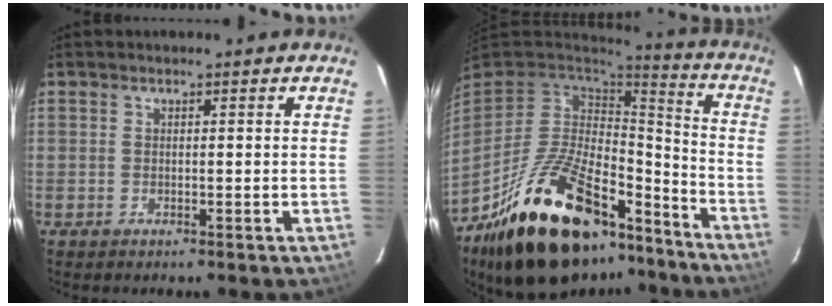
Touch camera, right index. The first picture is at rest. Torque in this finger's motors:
{"motor_torque": [0.23, -0.37, 0.00, -0.16]}